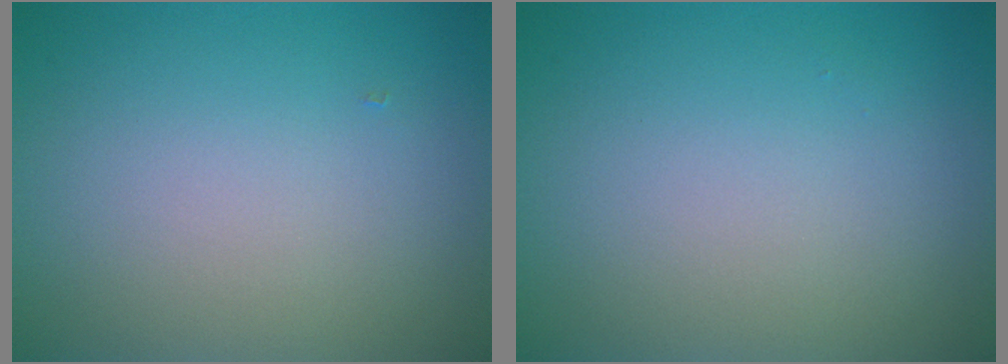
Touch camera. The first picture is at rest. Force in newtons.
{"total": 0.0}